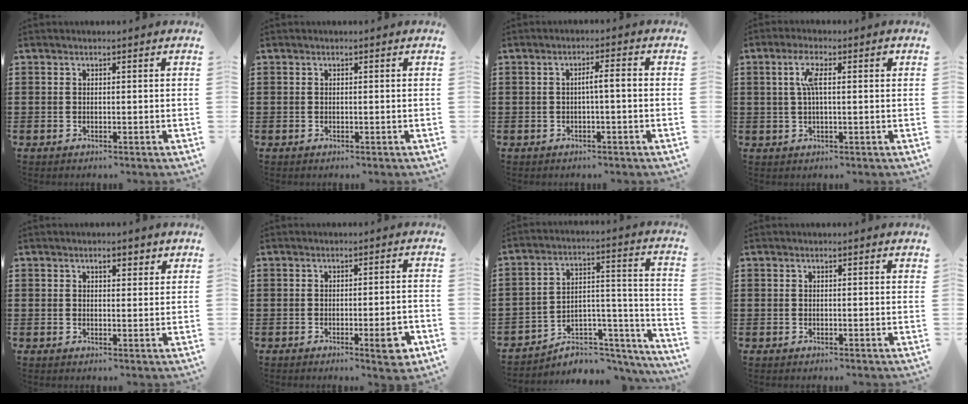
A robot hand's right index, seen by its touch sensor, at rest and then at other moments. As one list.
[{"total": 0.0}, {"total": 2.4, "force": [-0.5, 0.1, 2.3], "torque": [-0.043, 0.001, -0.011]}, {"total": 4.6, "force": [1.1, 1.1, 4.4], "torque": [-0.081, 0.006, 0.013]}, {"total": 2.1, "force": [1.5, 0.9, 1.2], "torque": [-0.011, -0.001, 0.023]}, {"total": 4.4, "force": [-2.0, 1.0, 3.8], "torque": [-0.056, -0.002, -0.030]}, {"total": 4.8, "force": [-3.8, 2.7, 1.2], "torque": [-0.027, 0.001, -0.073]}, {"total": 0.0}]